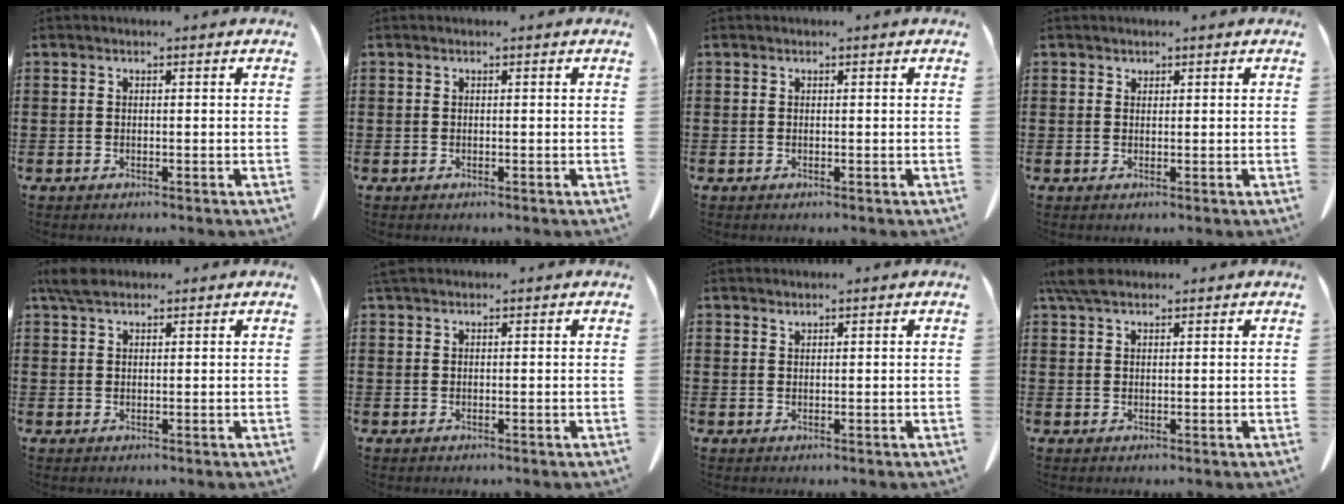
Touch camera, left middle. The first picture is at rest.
{"total": 0.0}
{"total": 0.0}
{"total": 0.7, "force": [0.7, 0.3, 0.0], "torque": [-0.002, -0.002, 0.015]}
{"total": 3.0, "force": [2.2, 1.3, 1.6], "torque": [-0.039, 0.006, 0.043]}
{"total": 0.9, "force": [0.8, 0.2, 0.3], "torque": [-0.010, -0.001, 0.016]}
{"total": 0.9, "force": [0.8, 0.0, 0.1], "torque": [-0.005, -0.005, 0.018]}
{"total": 3.7, "force": [2.7, 1.4, 2.1], "torque": [-0.050, 0.005, 0.053]}